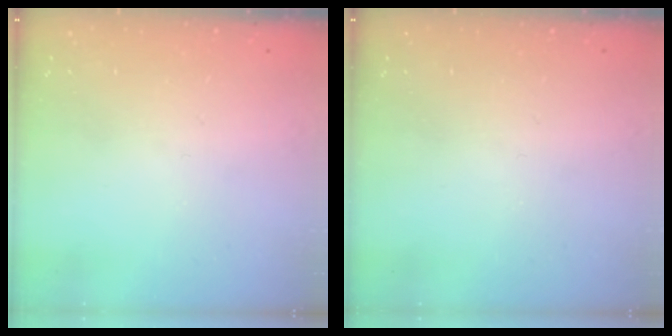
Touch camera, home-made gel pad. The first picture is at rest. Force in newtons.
{"total": 0.0}